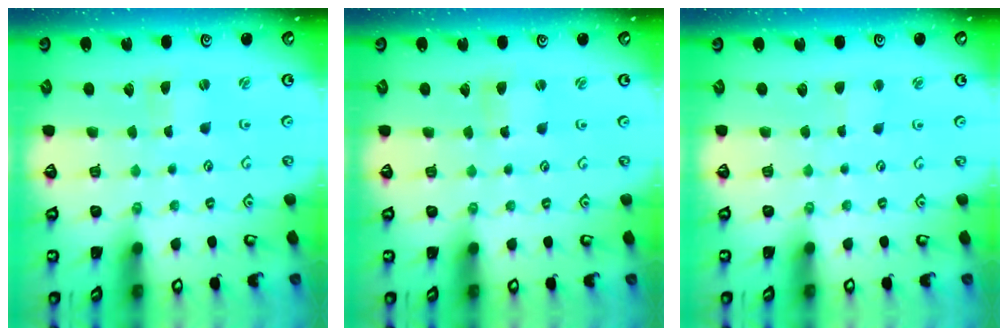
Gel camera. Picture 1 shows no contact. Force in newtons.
{"total": 2.2, "press": 2.1, "slide": 0.3}
{"total": 1.7, "press": 1.7, "slide": 0.1}